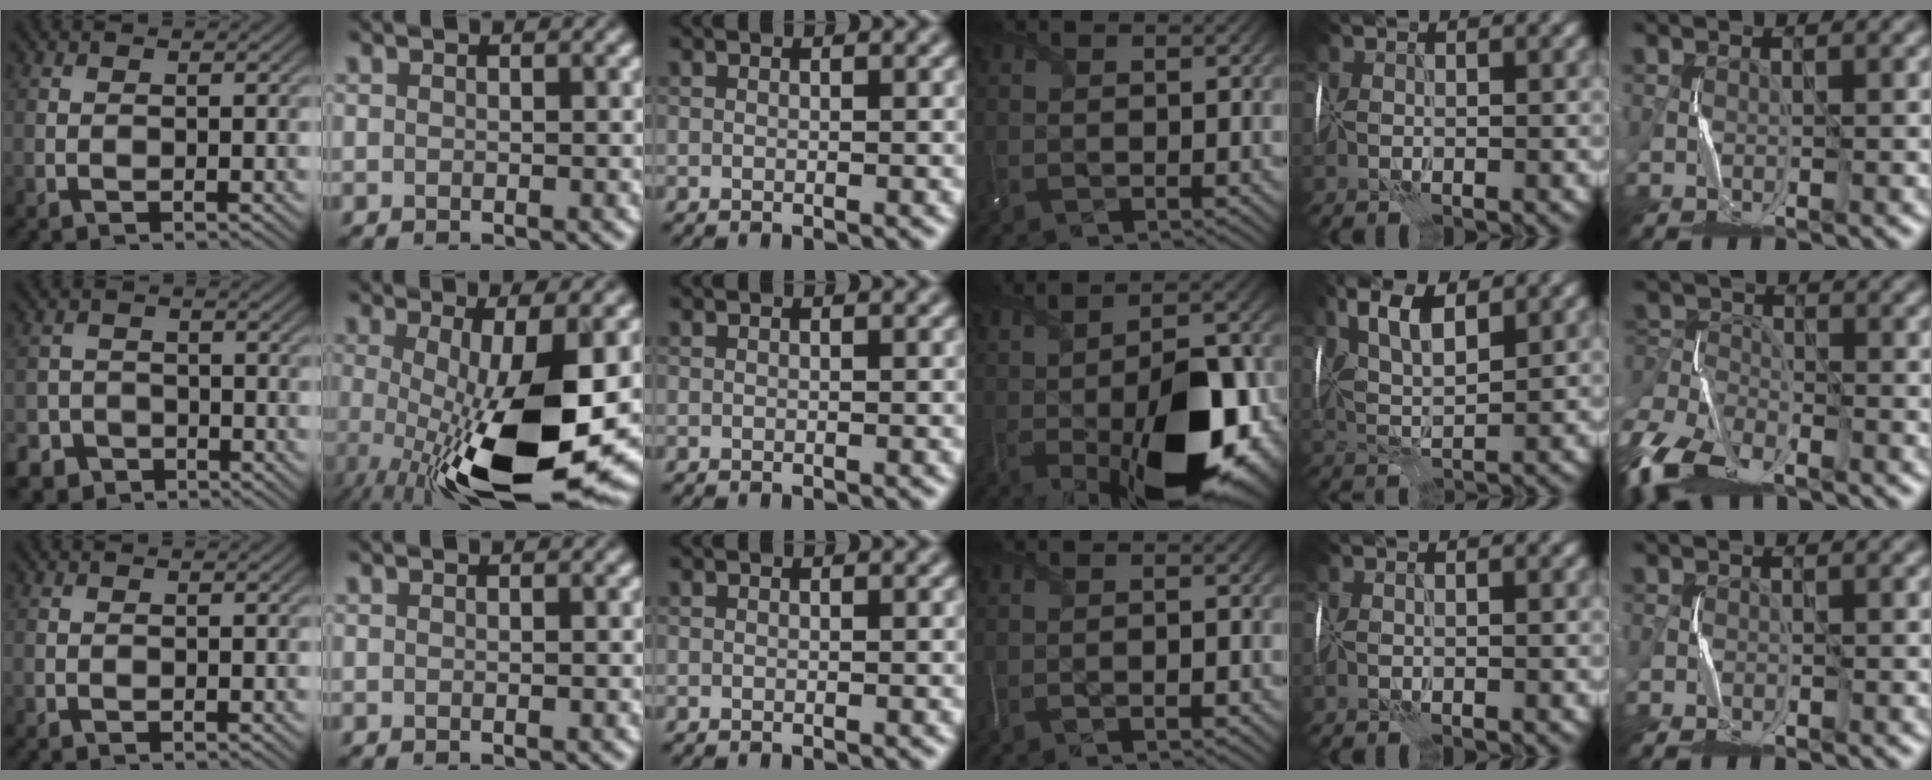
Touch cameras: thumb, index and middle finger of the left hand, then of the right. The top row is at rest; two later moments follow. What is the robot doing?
{"motion": "wrap", "object": "scarf"}